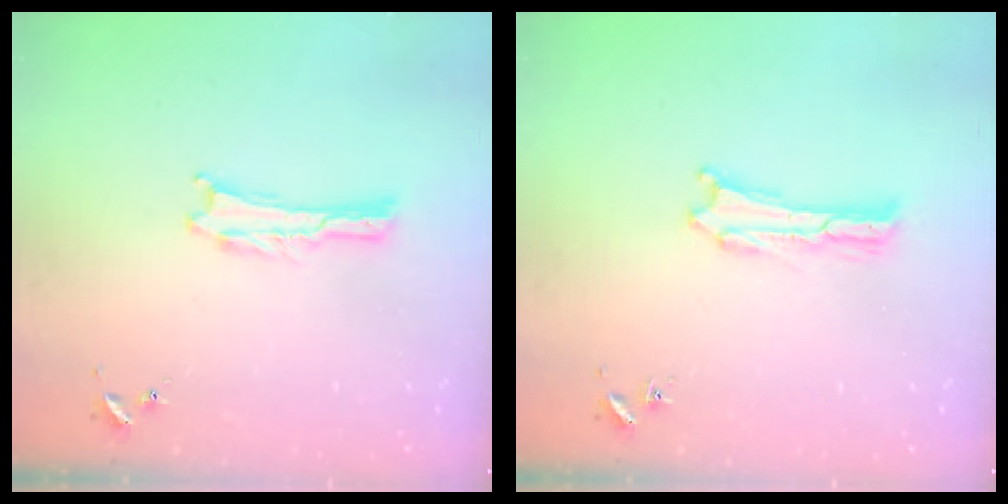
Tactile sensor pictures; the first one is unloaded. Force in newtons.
{"total": 0.0}